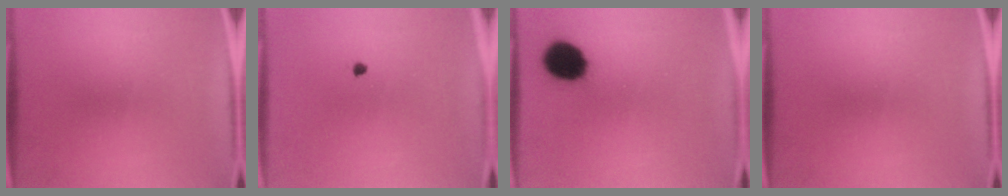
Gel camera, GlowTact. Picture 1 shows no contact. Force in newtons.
{"total": 1.0}
{"total": 11.1}
{"total": 0.0}